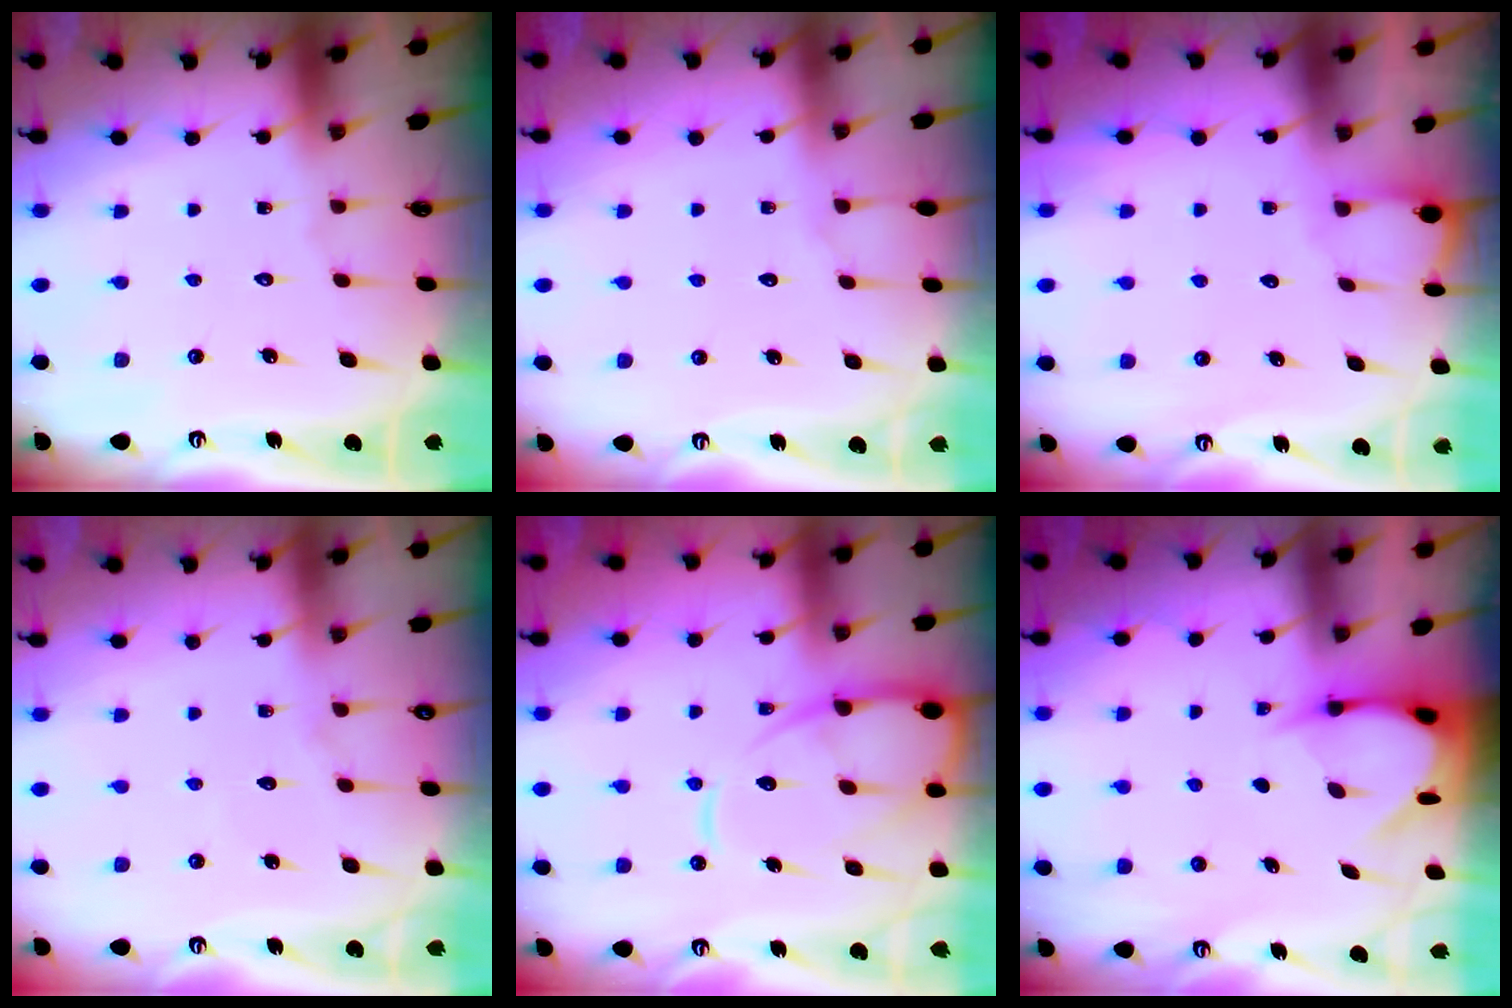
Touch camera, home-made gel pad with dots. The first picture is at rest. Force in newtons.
{"total": 2.6, "press": 2.6, "slide": 0.4}
{"total": 2.0, "press": 2.0, "slide": 0.2}
{"total": 4.9, "press": 4.9, "slide": 0.5}
{"total": 12.7, "press": 12.6, "slide": 1.4}
{"total": 5.1, "press": 5.1, "slide": 0.7}